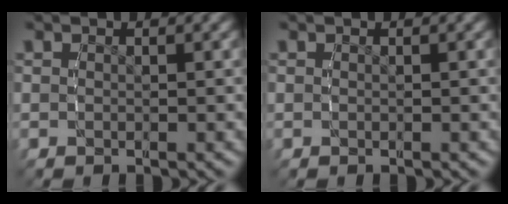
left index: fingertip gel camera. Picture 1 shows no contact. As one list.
[{"total": 0.0}]